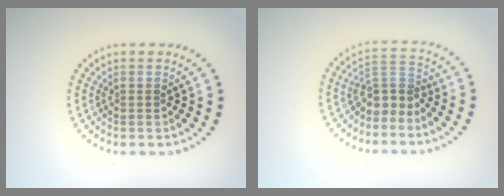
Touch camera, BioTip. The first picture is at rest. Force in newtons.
{"total": 3.0, "press": 2.1, "slide": 2.0}